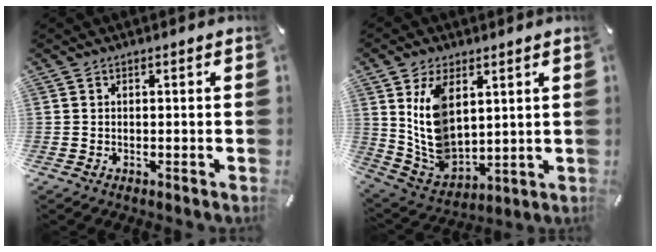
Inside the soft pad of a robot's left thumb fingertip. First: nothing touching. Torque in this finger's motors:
{"motor_torque": [2.34, 2.14, 1.99, -0.64, 0.53]}